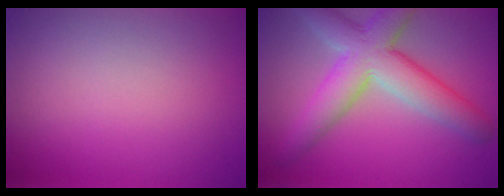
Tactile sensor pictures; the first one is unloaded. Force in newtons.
{"total": 7.5, "press": 7.5, "slide": 0.6}